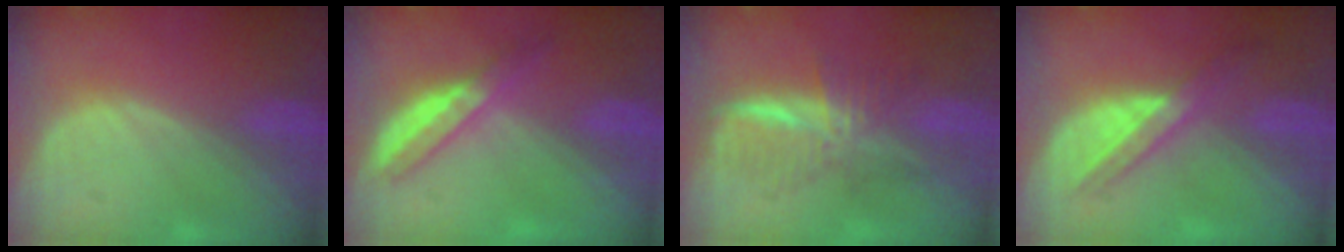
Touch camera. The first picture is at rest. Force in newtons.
{"total": 5.2, "press": 4.6, "slide": 2.4}
{"total": 5.9, "press": 5.8, "slide": 1.1}
{"total": 5.9, "press": 5.2, "slide": 2.9}